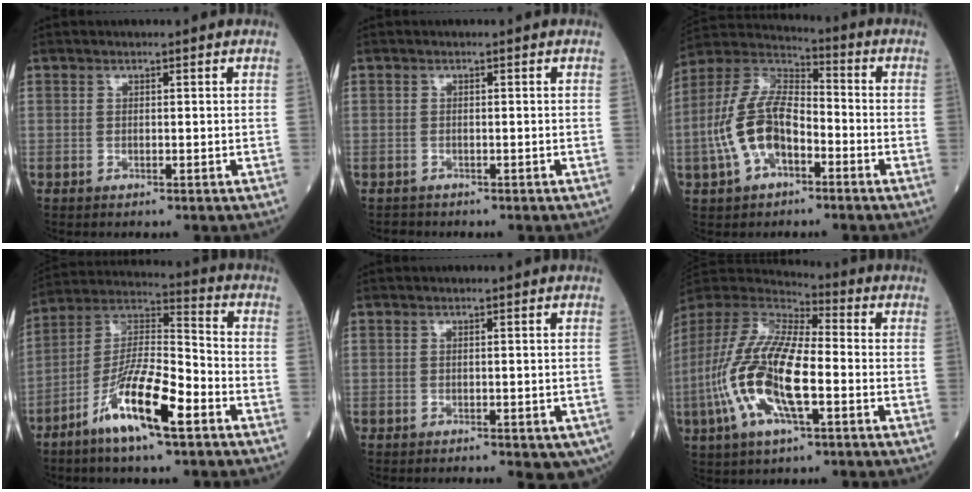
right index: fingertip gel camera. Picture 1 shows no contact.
{"total": 1.2, "force": [-1.0, 0.7, -0.4], "torque": [-0.002, 0.001, -0.021]}
{"total": 12.4, "force": [-3.8, 6.3, 10.0], "torque": [-0.222, 0.023, -0.076]}
{"total": 14.1, "force": [-7.0, 2.3, 12.0], "torque": [-0.226, -0.004, -0.132]}
{"total": 7.3, "force": [-4.7, 2.3, 5.0], "torque": [-0.052, -0.008, -0.063]}
{"total": 17.7, "force": [-4.4, 5.1, 16.4], "torque": [-0.356, -0.008, -0.086]}